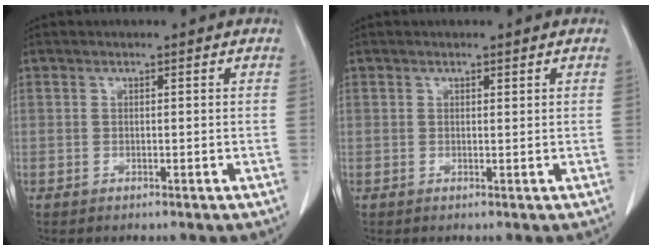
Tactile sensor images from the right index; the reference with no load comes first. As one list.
[{"total": 0.0}]